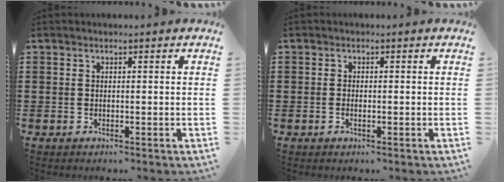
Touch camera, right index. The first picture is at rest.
{"total": 0.8, "force": [-0.3, 0.3, 0.7], "torque": [-0.013, -0.003, -0.004]}